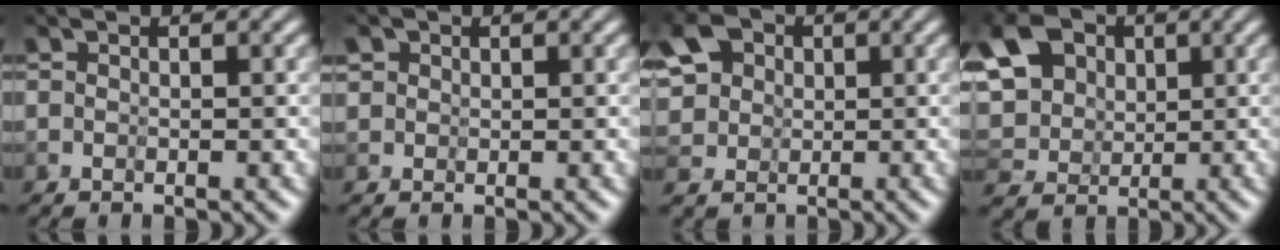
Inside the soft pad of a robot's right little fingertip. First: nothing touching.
{"total": 1.7, "force": [1.1, 1.2, 0.3], "torque": [-0.014, 0.010, -0.001]}
{"total": 5.8, "force": [2.2, 4.8, 2.5], "torque": [-0.065, 0.018, 0.004]}
{"total": 4.9, "force": [1.7, 3.8, 2.5], "torque": [-0.068, 0.006, 0.013]}